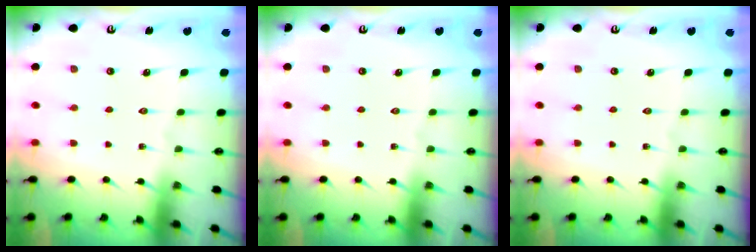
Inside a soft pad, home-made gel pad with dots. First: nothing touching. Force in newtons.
{"total": 0.0}
{"total": 0.0}